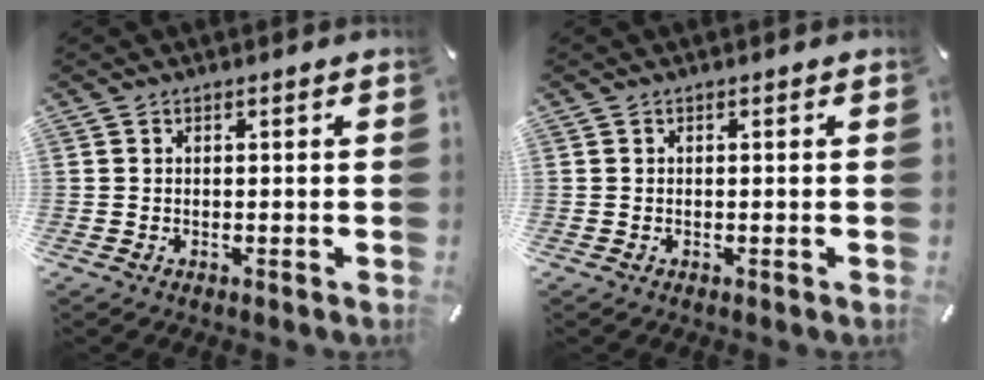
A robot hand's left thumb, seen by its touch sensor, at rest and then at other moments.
{"total": 0.0}